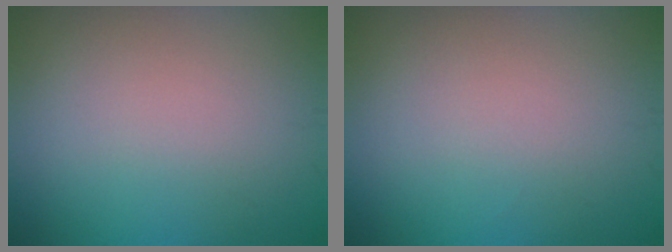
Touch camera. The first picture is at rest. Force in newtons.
{"total": 0.0}